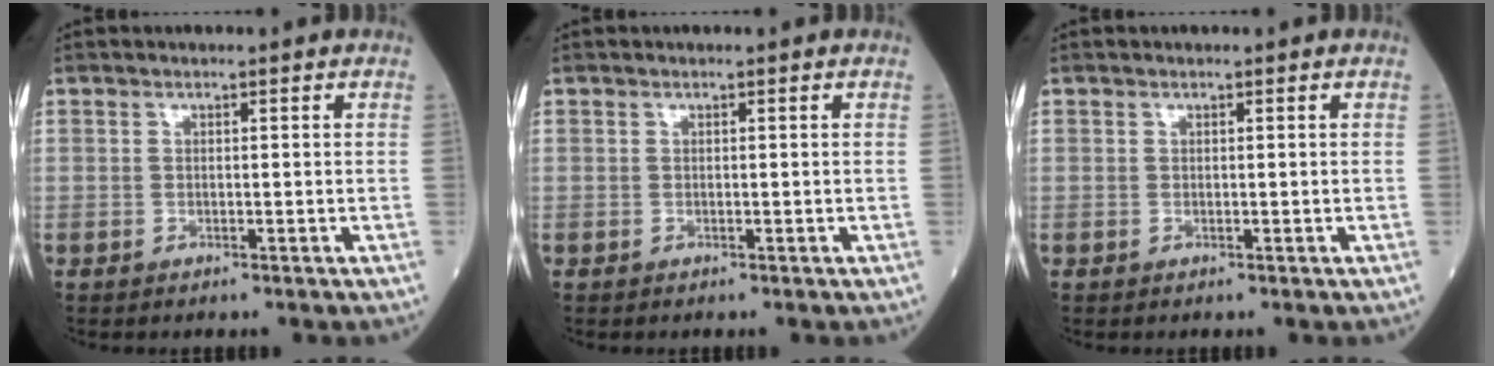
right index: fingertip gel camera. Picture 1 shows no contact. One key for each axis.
{"total": 0.0}
{"total": 0.0}